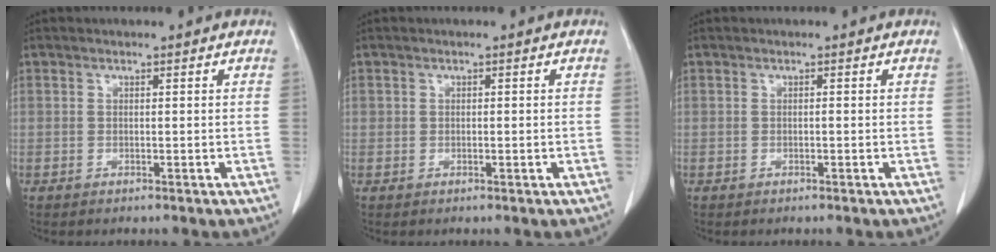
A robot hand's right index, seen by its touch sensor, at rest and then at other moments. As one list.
[{"total": 0.7, "force": [0.0, 0.4, 0.6], "torque": [-0.014, 0.005, 0.004]}, {"total": 0.0}]